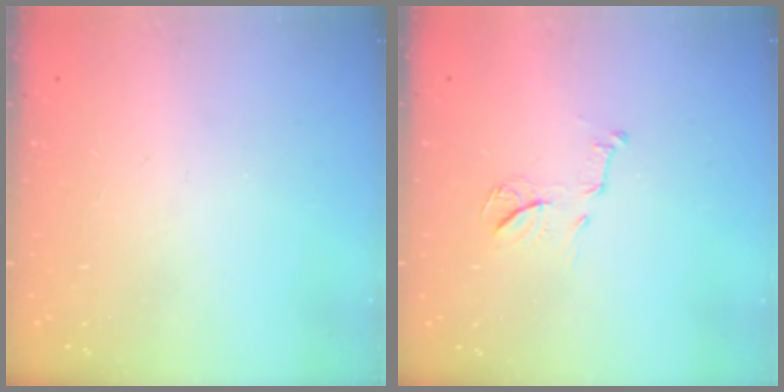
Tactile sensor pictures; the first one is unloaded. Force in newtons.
{"total": 9.0, "press": 9.0, "slide": 0.2}